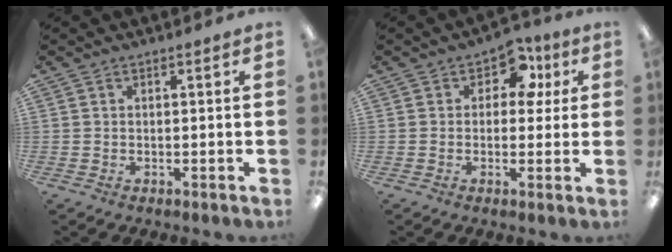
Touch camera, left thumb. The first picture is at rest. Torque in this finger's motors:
{"motor_torque": [-0.17, 0.29, -0.16, 0.10, -0.03]}